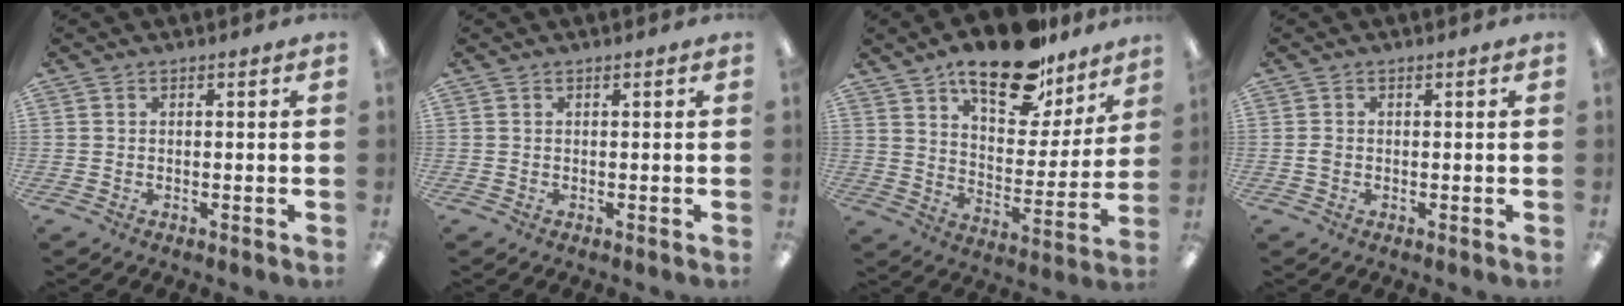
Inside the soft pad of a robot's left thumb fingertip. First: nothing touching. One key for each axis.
{"total": 0.0}
{"total": 19.8, "fx": 14.7, "fy": 8.3, "fz": 10.4, "tx": -0.159, "ty": -0.087, "tz": 0.249}
{"total": 1.2, "fx": -0.2, "fy": 0.9, "fz": 0.8, "tx": -0.016, "ty": 0.003, "tz": -0.004}